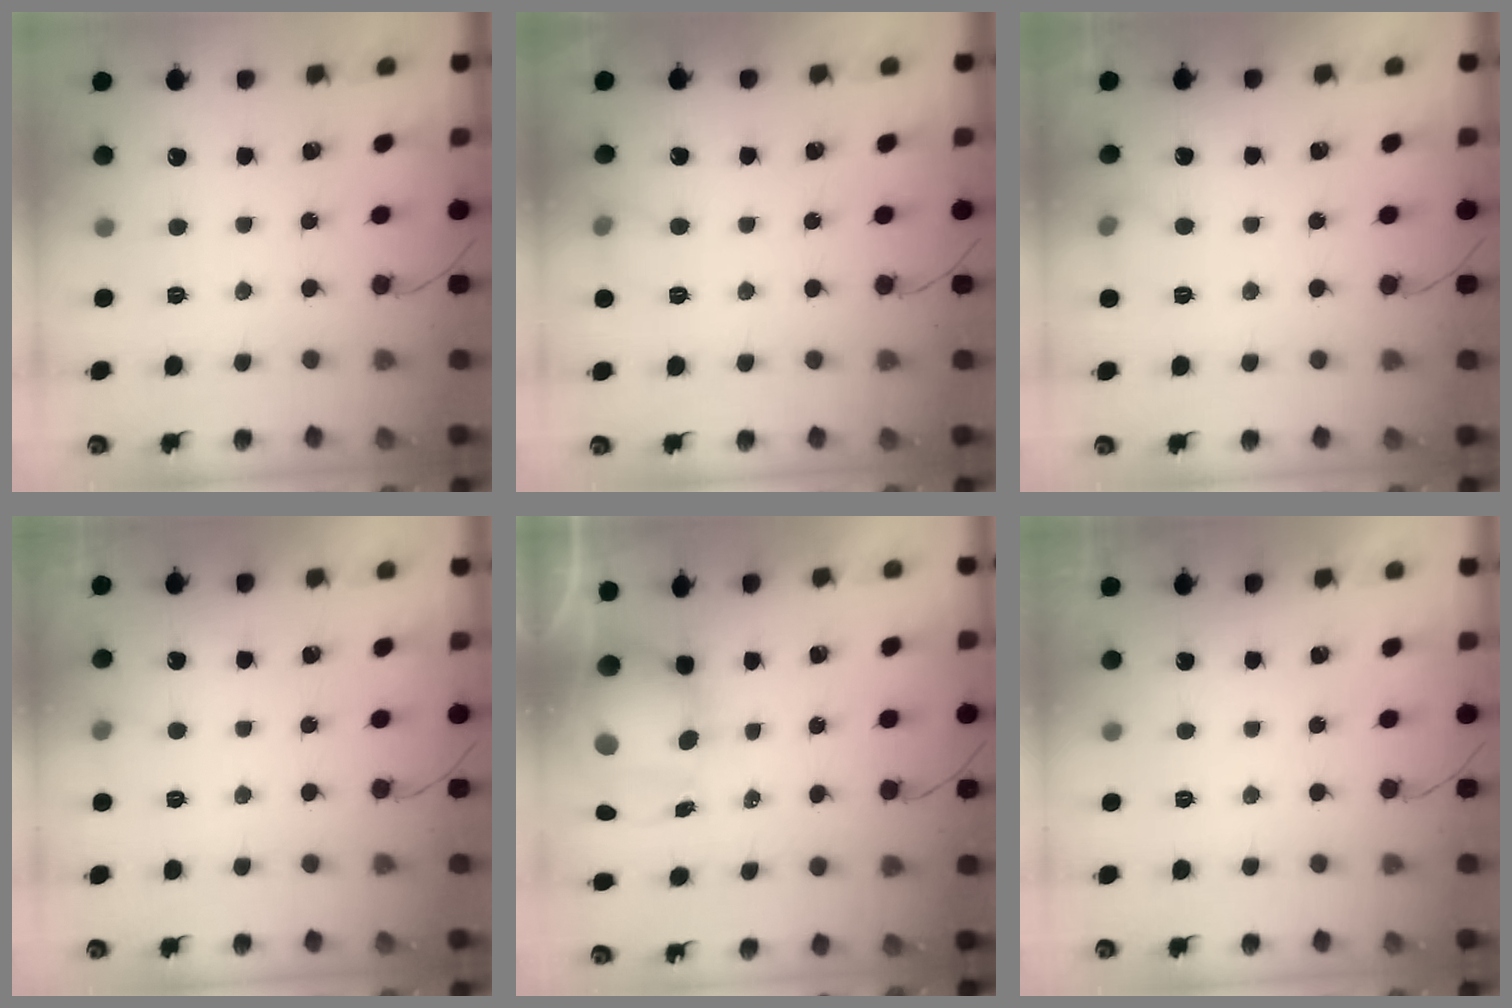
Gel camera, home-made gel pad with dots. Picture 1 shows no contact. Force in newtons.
{"total": 6.6, "press": 6.2, "slide": 2.1}
{"total": 5.3, "press": 5.0, "slide": 1.7}
{"total": 8.0, "press": 4.1, "slide": 6.9}
{"total": 9.5, "press": 9.2, "slide": 2.3}
{"total": 0.0}